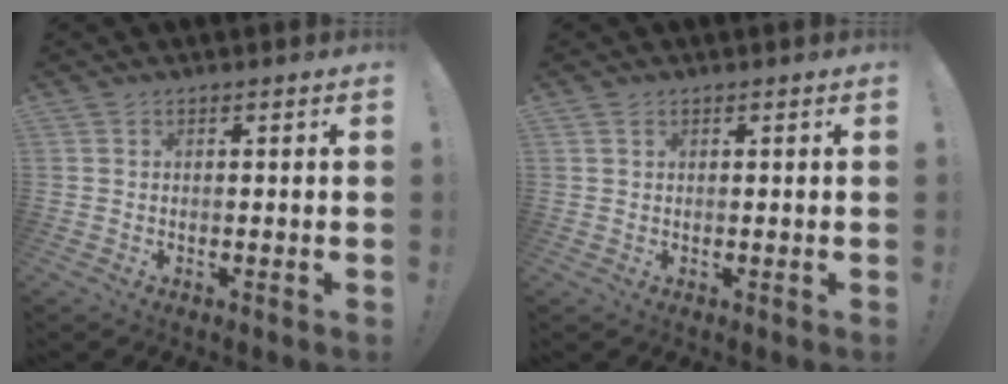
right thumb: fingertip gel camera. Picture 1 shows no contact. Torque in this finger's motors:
{"motor_torque": [-0.09, -0.16, -0.04, 0.05, 0.00]}